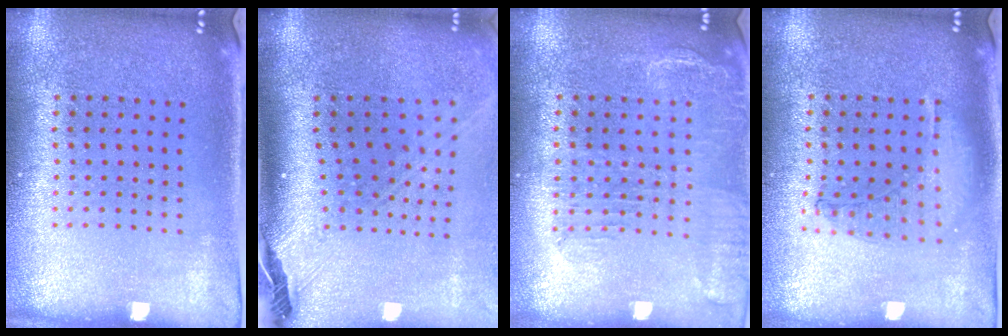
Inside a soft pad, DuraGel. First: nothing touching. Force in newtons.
{"total": 2.8, "press": 2.0, "slide": 2.0}
{"total": 1.7, "press": 1.4, "slide": 0.8}
{"total": 0.9, "press": 0.9, "slide": 0.3}